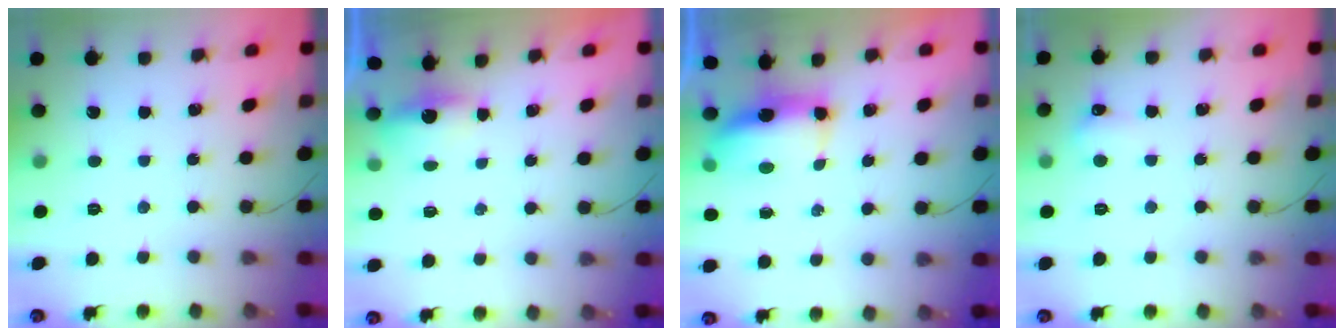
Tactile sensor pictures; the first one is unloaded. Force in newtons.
{"total": 3.1, "press": 2.9, "slide": 1.1}
{"total": 7.1, "press": 7.0, "slide": 1.2}
{"total": 3.9, "press": 3.7, "slide": 1.1}